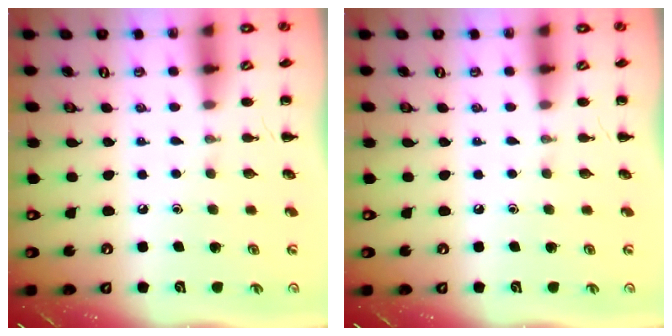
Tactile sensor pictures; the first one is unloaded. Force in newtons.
{"total": 0.0}